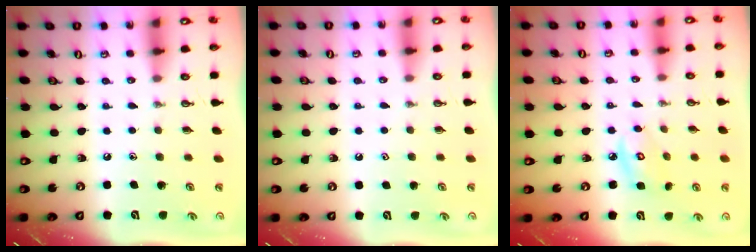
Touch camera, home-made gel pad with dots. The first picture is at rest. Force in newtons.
{"total": 0.8, "press": 0.2, "slide": 0.7}
{"total": 5.5, "press": 5.5, "slide": 0.2}